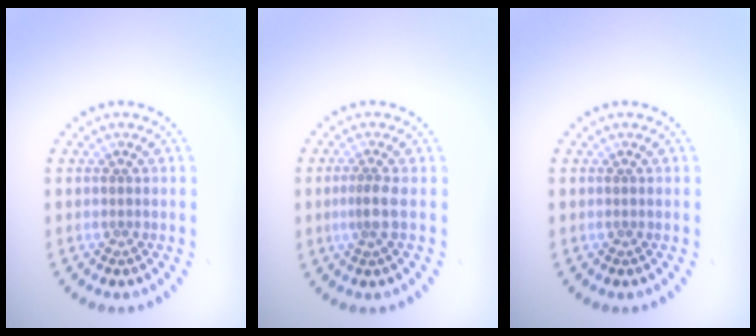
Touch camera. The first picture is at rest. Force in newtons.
{"total": 1.6, "press": 1.1, "slide": 1.2}
{"total": 0.0}